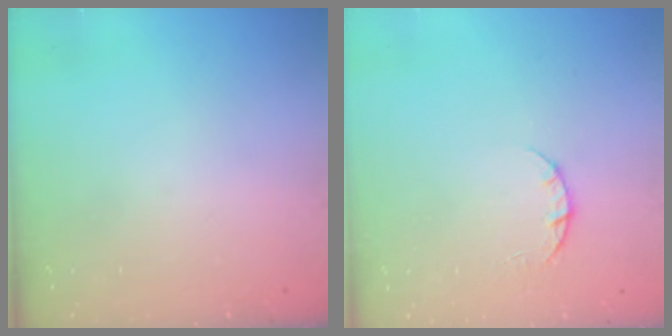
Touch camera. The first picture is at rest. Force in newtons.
{"total": 2.3, "press": 2.3, "slide": 0.3}